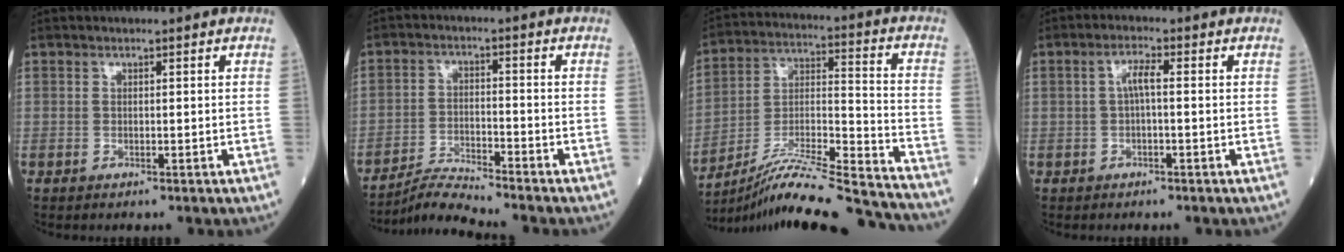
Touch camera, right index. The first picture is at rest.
{"total": 5.3, "force": [-5.0, -1.4, 0.3], "torque": [-0.014, -0.015, -0.094]}
{"total": 26.2, "force": [-24.1, -0.2, 10.3], "torque": [-0.149, -0.022, -0.373]}
{"total": 2.7, "force": [0.0, 0.5, 2.7], "torque": [-0.051, 0.008, 0.001]}